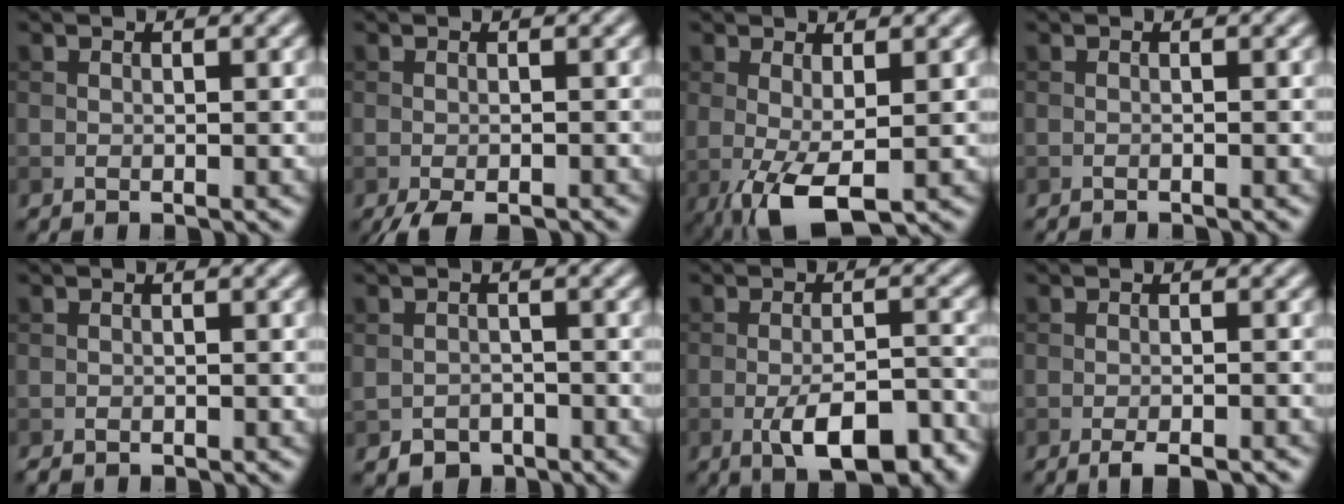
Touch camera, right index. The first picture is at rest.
{"total": 3.4, "force": [-2.6, 0.8, 2.0], "torque": [-0.035, -0.005, -0.041]}
{"total": 4.8, "force": [-0.9, 1.7, 4.4], "torque": [-0.092, -0.012, -0.015]}
{"total": 1.0, "force": [-0.9, 0.1, 0.3], "torque": [0.004, -0.001, -0.015]}
{"total": 0.6, "force": [-0.5, 0.3, 0.2], "torque": [0.001, -0.002, -0.009]}
{"total": 2.2, "force": [-1.3, 1.6, 0.8], "torque": [-0.013, -0.006, -0.021]}
{"total": 7.7, "force": [-3.7, 2.7, 6.1], "torque": [-0.097, 0.000, -0.055]}
{"total": 2.8, "force": [-2.0, 0.6, 1.8], "torque": [-0.031, -0.002, -0.032]}